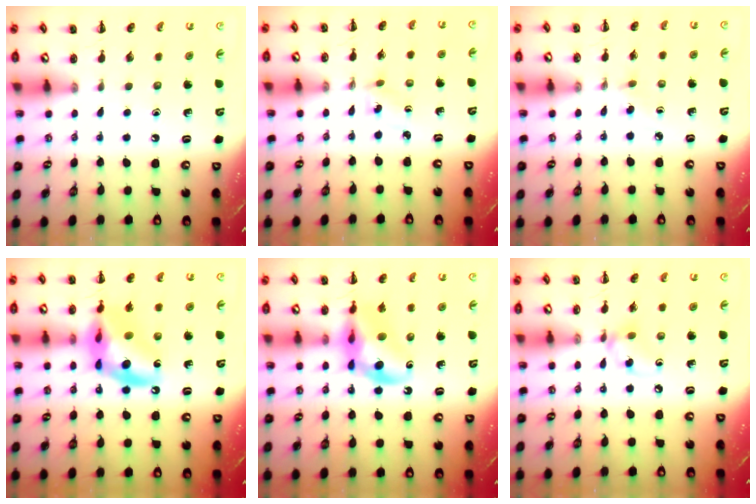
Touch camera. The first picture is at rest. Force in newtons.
{"total": 1.5, "press": 1.4, "slide": 0.6}
{"total": 3.0, "press": 2.8, "slide": 1.1}
{"total": 14.1, "press": 13.7, "slide": 3.3}
{"total": 12.7, "press": 12.3, "slide": 3.2}
{"total": 6.1, "press": 6.1, "slide": 0.6}